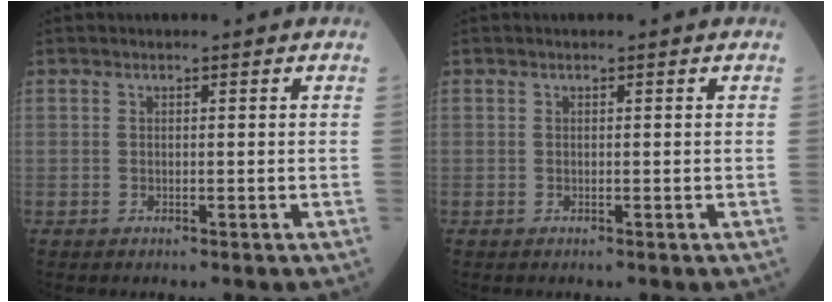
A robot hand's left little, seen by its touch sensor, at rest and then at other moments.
{"total": 0.0}